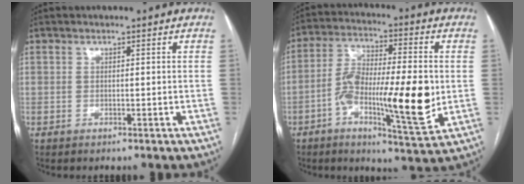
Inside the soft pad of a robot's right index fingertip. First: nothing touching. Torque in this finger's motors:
{"motor_torque": [0.96, 0.23, 0.65, 0.21]}